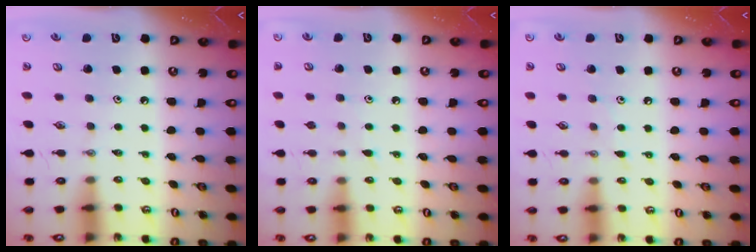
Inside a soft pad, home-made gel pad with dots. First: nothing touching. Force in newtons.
{"total": 4.1, "press": 4.0, "slide": 0.3}
{"total": 5.2, "press": 5.2, "slide": 0.7}